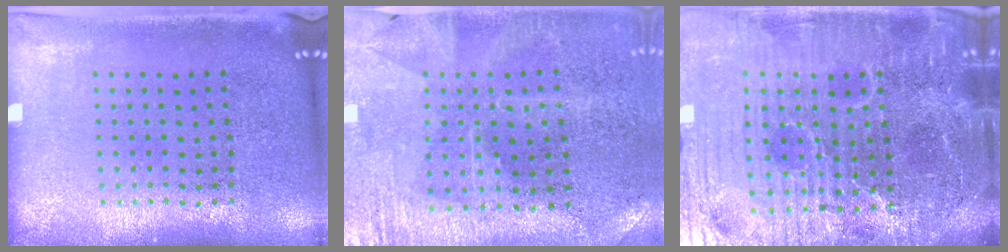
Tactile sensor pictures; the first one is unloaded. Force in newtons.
{"total": 0.9, "press": 0.8, "slide": 0.3}
{"total": 7.3, "press": 6.6, "slide": 3.1}